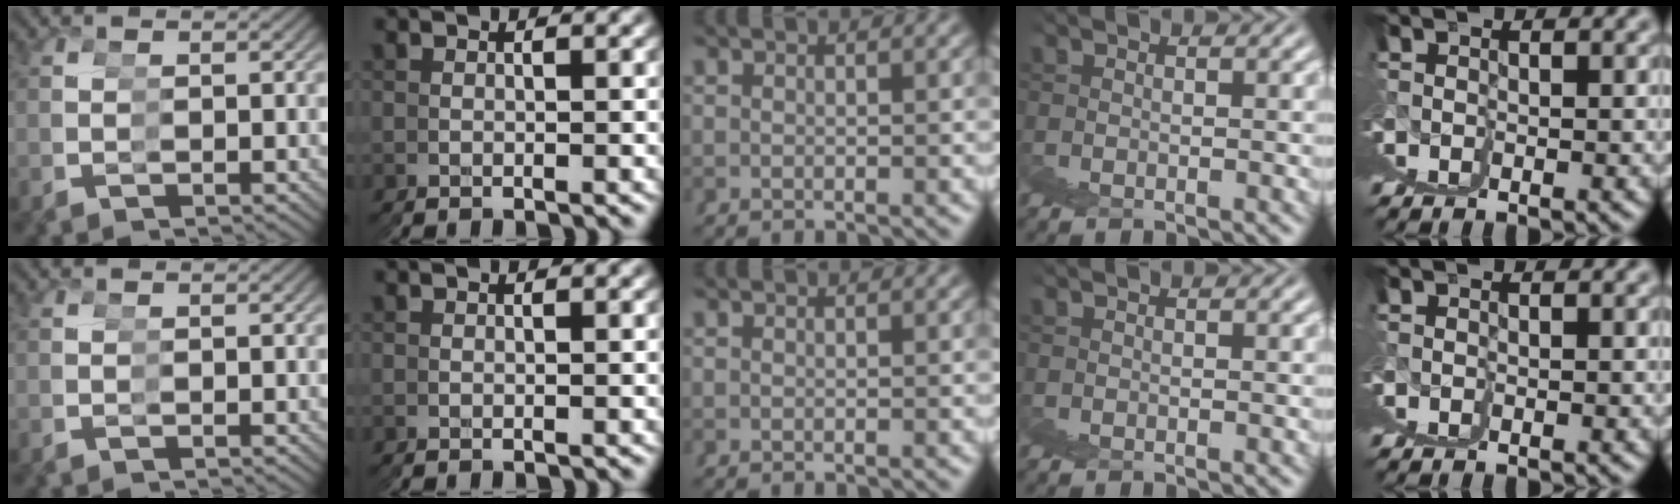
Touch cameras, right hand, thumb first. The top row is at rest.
{}